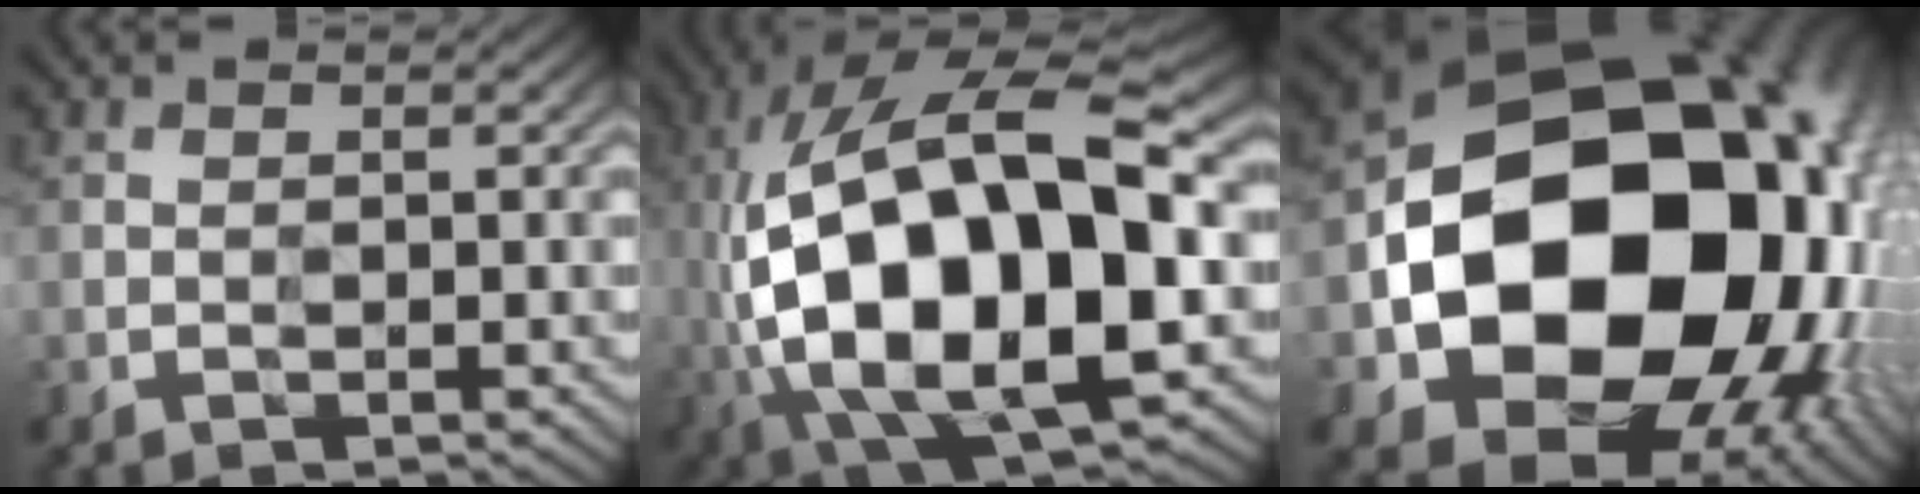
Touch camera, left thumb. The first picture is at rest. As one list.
[{"total": 19.4, "force": [-1.4, 9.2, 17.0], "torque": [-0.350, -0.005, -0.022]}, {"total": 20.7, "force": [-1.2, 17.2, 11.6], "torque": [-0.268, -0.055, 0.021]}]